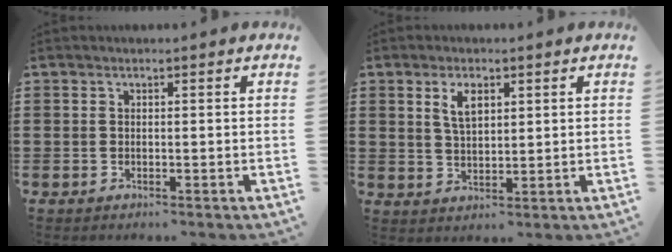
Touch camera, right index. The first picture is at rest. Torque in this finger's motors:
{"motor_torque": [1.10, 1.04, 0.45, 0.08]}